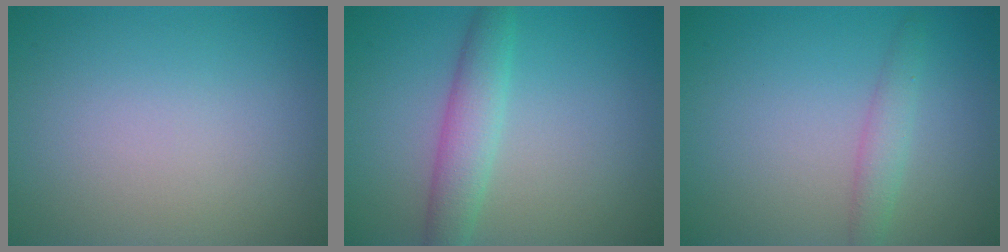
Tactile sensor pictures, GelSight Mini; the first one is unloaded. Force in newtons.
{"total": 3.4, "press": 3.4, "slide": 0.3}
{"total": 1.8, "press": 1.7, "slide": 0.2}